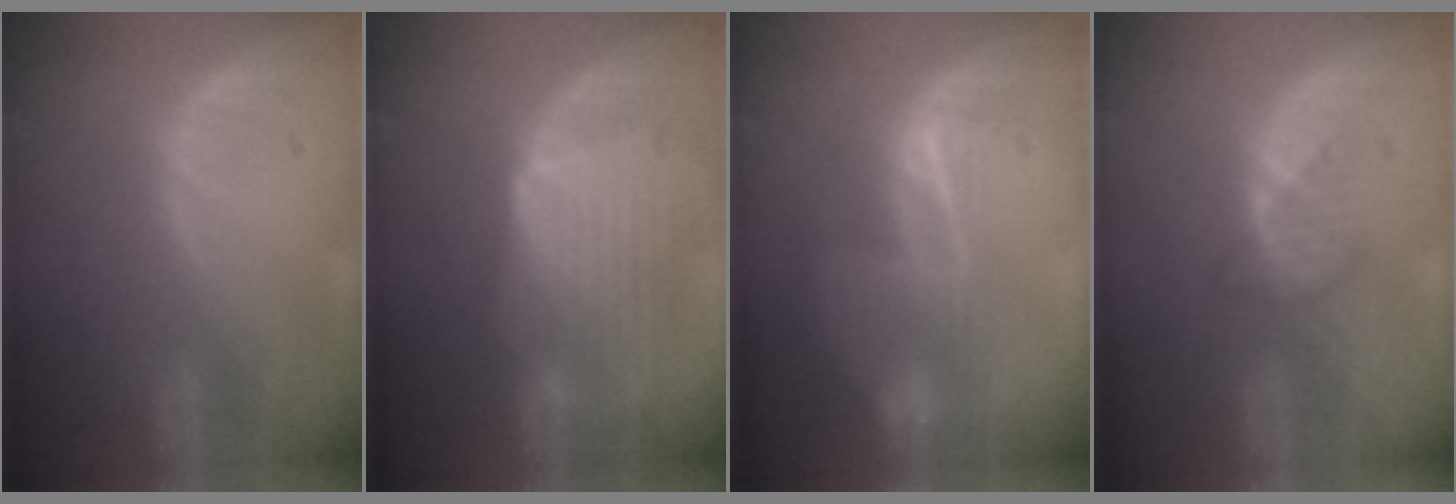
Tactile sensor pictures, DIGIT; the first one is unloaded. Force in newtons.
{"total": 9.6, "press": 8.7, "slide": 4.1}
{"total": 6.5, "press": 5.5, "slide": 3.5}
{"total": 2.5, "press": 2.5, "slide": 0.4}